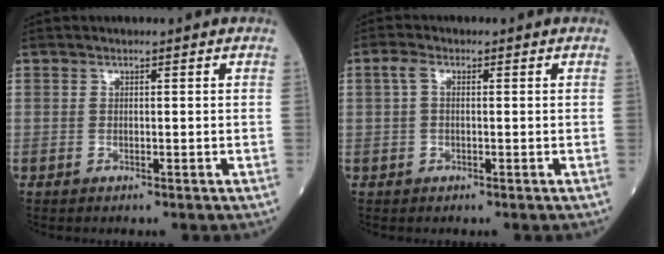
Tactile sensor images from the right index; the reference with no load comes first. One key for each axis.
{"total": 2.1, "fx": 0.5, "fy": 1.1, "fz": 1.8, "tx": -0.044, "ty": 0.015, "tz": 0.012}